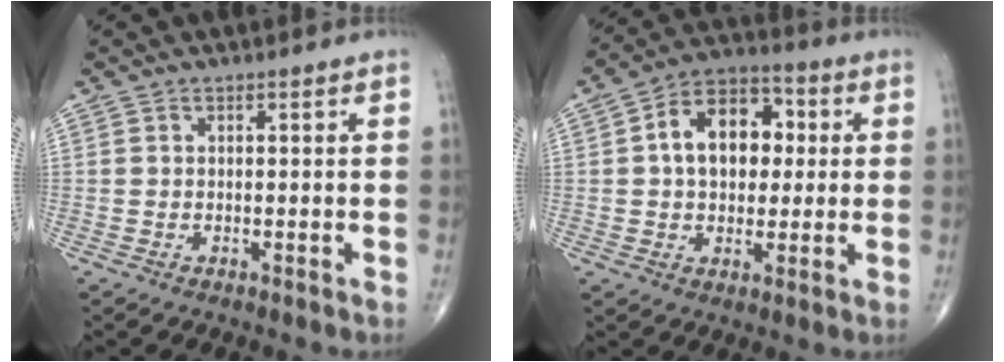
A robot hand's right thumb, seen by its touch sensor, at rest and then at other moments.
{"total": 13.4, "force": [1.9, 9.1, 9.7], "torque": [-0.120, 0.021, 0.022]}